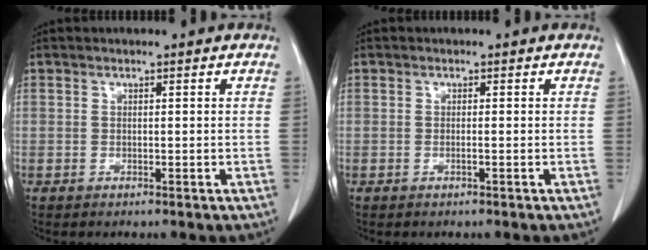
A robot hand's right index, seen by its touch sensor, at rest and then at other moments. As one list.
[{"total": 0.5, "force": [-0.2, -0.1, 0.5], "torque": [-0.008, 0.001, -0.004]}]